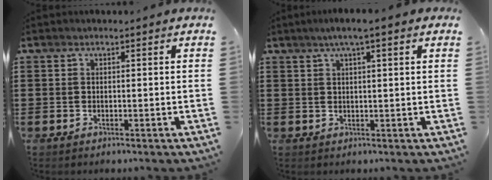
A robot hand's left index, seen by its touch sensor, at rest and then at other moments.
{"total": 3.0, "force": [1.7, 0.1, 2.4], "torque": [-0.049, 0.003, 0.029]}